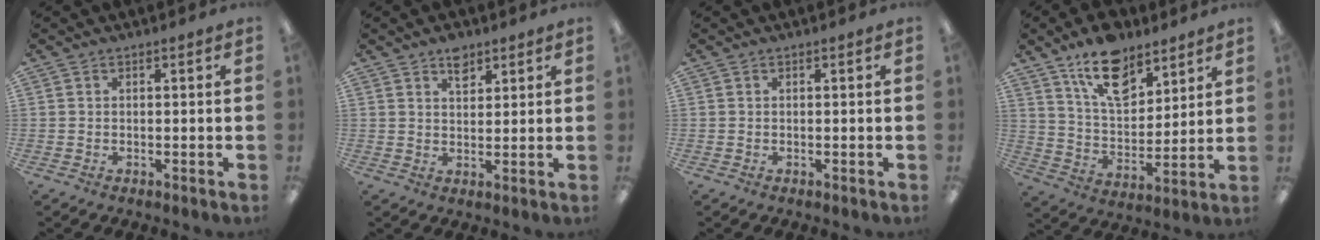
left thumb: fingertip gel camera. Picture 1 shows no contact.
{"total": 4.5, "force": [3.1, 2.5, 2.1], "torque": [-0.015, -0.015, 0.051]}
{"total": 0.0}
{"total": 15.1, "force": [10.4, 7.8, 7.7], "torque": [-0.124, -0.051, 0.187]}